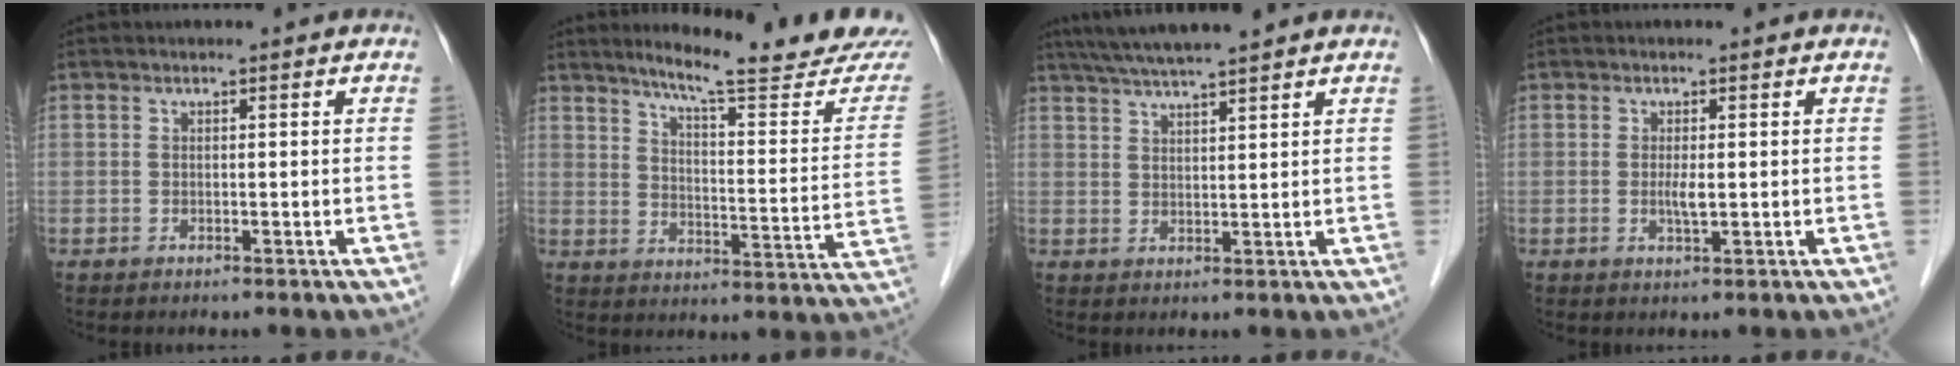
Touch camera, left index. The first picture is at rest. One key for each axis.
{"total": 18.7, "fx": 16.9, "fy": 0.1, "fz": 8.1, "tx": -0.111, "ty": -0.074, "tz": 0.214}
{"total": 8.2, "fx": 7.1, "fy": -0.3, "fz": 4.0, "tx": -0.069, "ty": 0.027, "tz": 0.113}
{"total": 1.8, "fx": 0.0, "fy": 0.3, "fz": 1.8, "tx": -0.040, "ty": -0.003, "tz": 0.001}